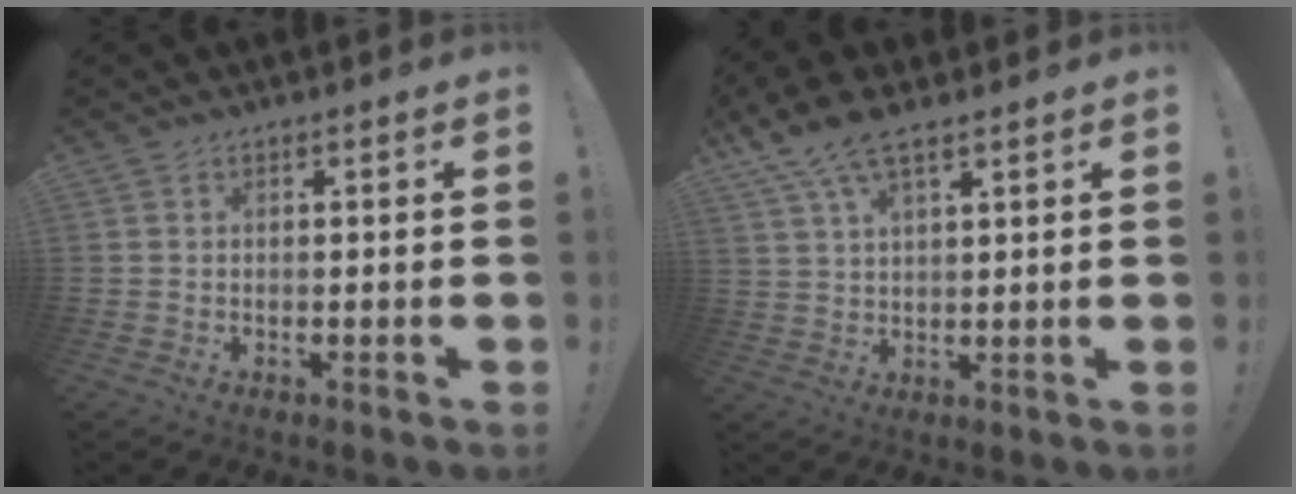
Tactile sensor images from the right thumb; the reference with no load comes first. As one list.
[{"total": 8.3, "force": [5.7, 2.7, 5.5], "torque": [-0.113, -0.015, 0.110]}]